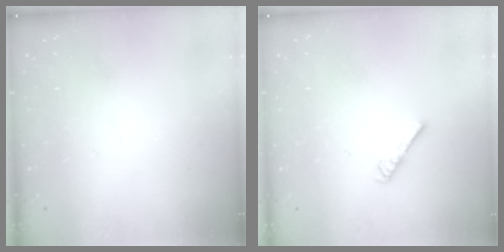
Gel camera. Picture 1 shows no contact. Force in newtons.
{"total": 2.6, "press": 2.6, "slide": 0.5}